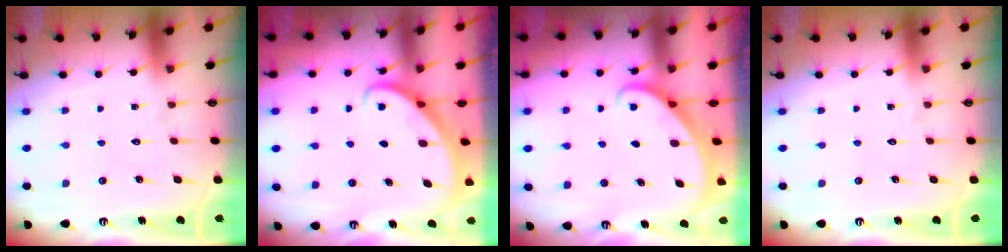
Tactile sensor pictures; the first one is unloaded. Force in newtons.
{"total": 2.7, "press": 2.7, "slide": 0.2}
{"total": 1.7, "press": 1.7, "slide": 0.1}
{"total": 0.0}